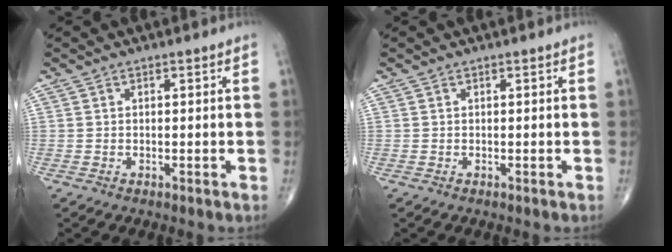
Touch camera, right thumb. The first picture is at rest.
{"total": 0.0}